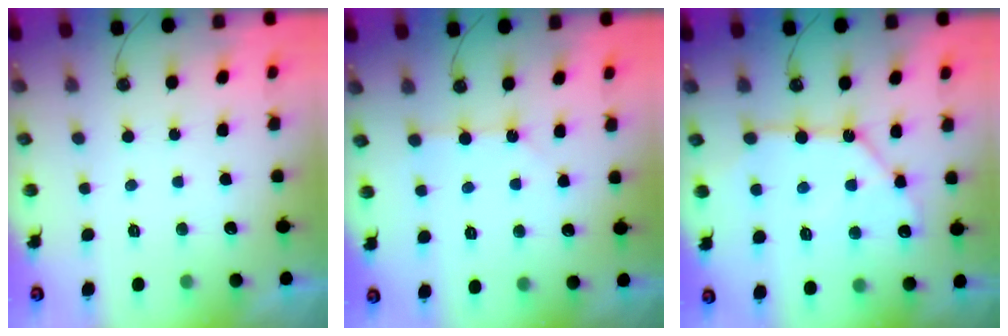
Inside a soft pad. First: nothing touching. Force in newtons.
{"total": 1.5, "press": 1.5, "slide": 0.3}
{"total": 11.1, "press": 11.0, "slide": 1.1}